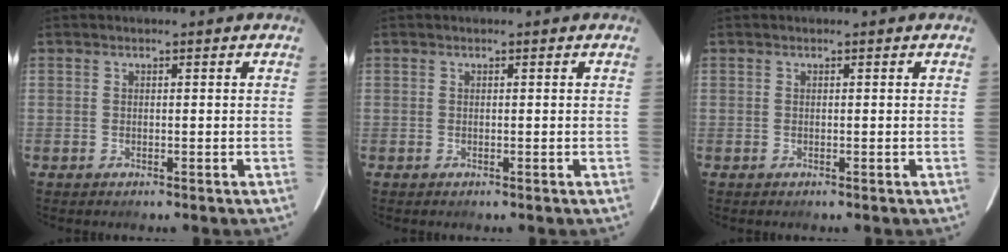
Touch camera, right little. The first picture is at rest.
{"total": 0.0}
{"total": 0.0}